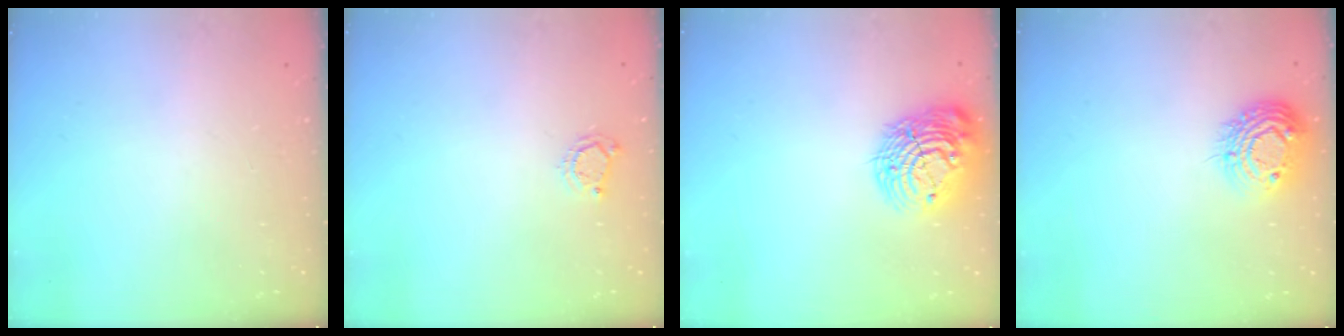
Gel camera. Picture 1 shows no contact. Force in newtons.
{"total": 4.0, "press": 3.9, "slide": 0.5}
{"total": 15.0, "press": 14.9, "slide": 1.1}
{"total": 11.6, "press": 11.6, "slide": 0.9}